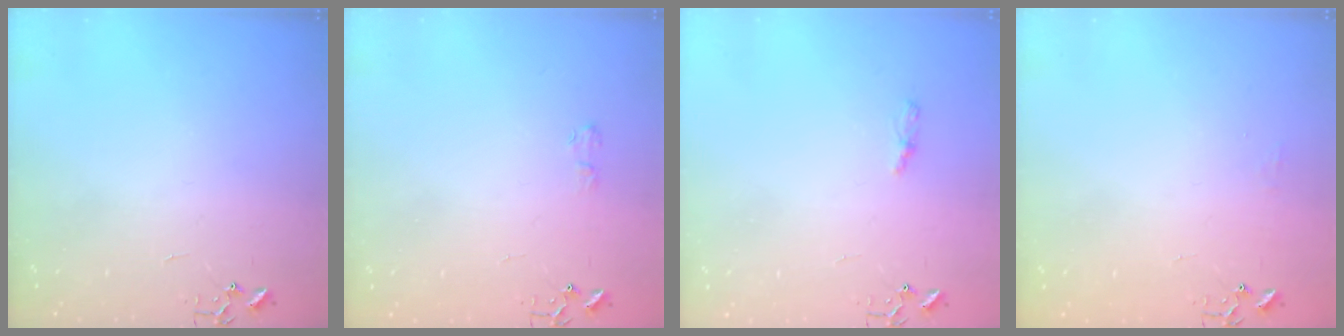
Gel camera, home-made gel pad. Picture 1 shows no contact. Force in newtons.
{"total": 4.2, "press": 4.2, "slide": 0.5}
{"total": 4.2, "press": 4.1, "slide": 0.5}
{"total": 4.6, "press": 4.6, "slide": 0.7}